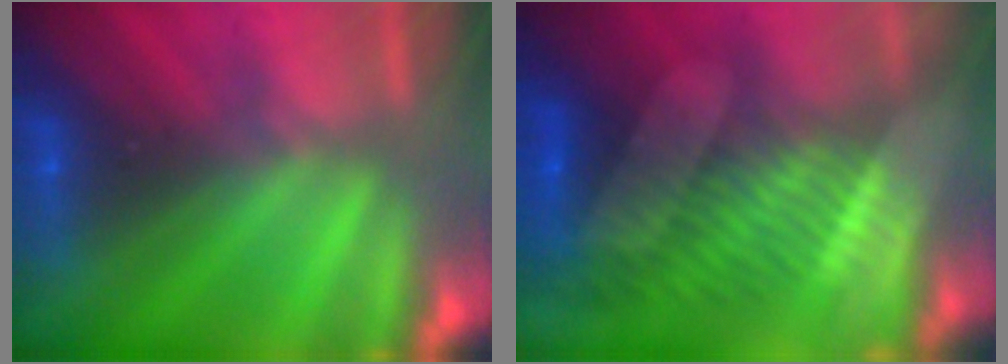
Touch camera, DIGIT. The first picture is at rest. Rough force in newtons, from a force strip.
{"total": 7.3}